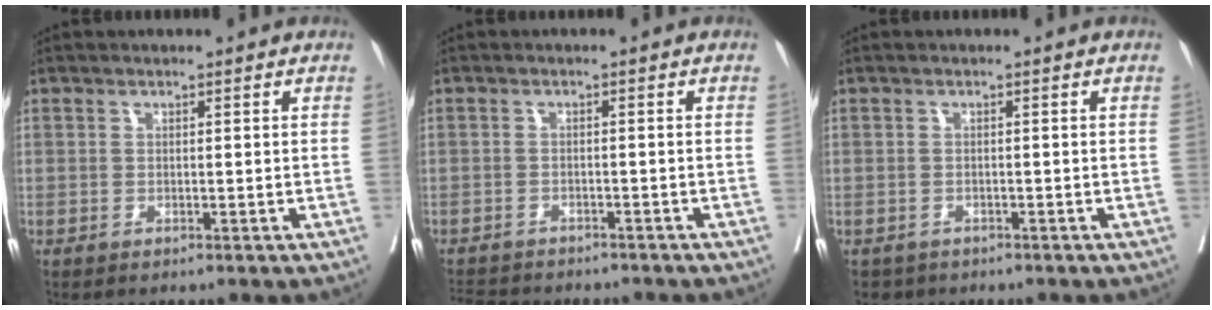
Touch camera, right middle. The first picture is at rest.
{"total": 8.7, "force": [-7.9, 2.4, 2.7], "torque": [-0.052, -0.004, -0.107]}
{"total": 2.4, "force": [-1.8, 1.6, 0.0], "torque": [-0.004, 0.001, -0.030]}